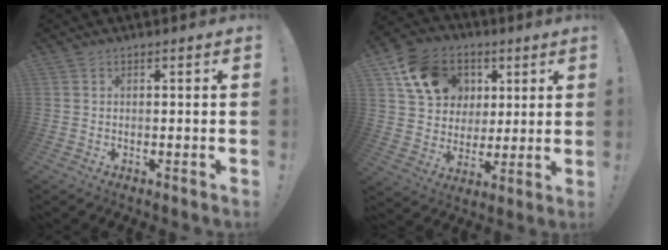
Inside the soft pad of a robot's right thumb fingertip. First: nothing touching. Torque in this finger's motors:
{"motor_torque": [1.12, 1.28, 0.31, 0.42, 0.06]}